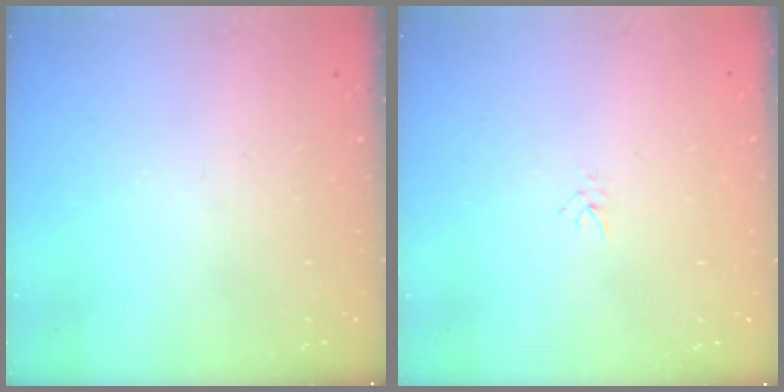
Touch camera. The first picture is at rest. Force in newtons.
{"total": 2.0, "press": 2.0, "slide": 0.3}